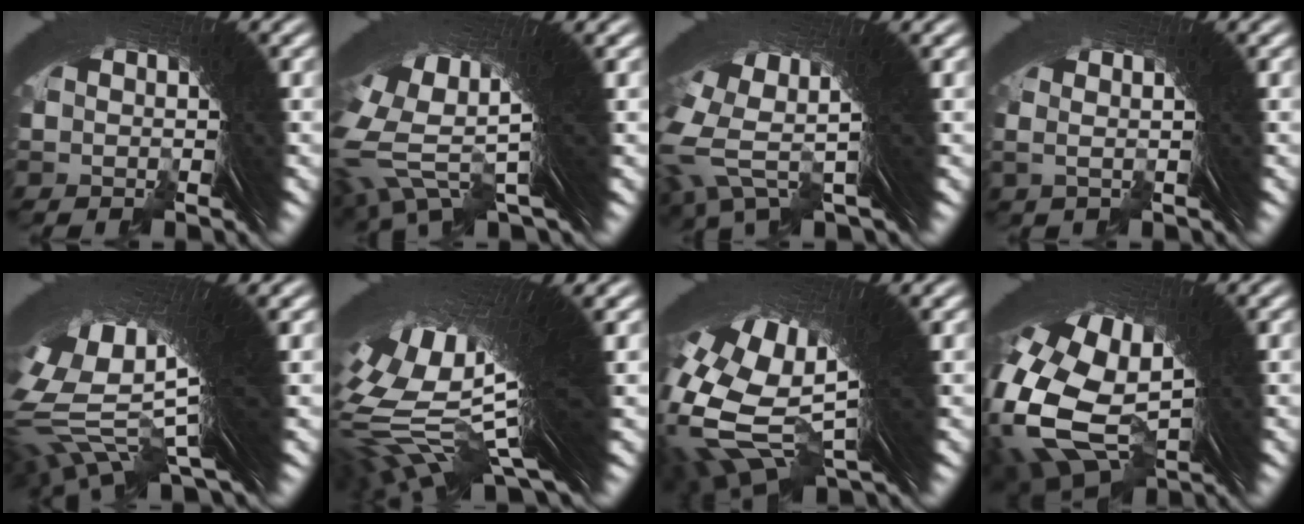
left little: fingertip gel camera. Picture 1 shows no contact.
{"total": 12.8, "force": [3.3, 6.4, 10.6], "torque": [-0.213, -0.001, 0.048]}
{"total": 10.5, "force": [3.0, 5.5, 8.4], "torque": [-0.167, 0.003, 0.039]}
{"total": 2.6, "force": [0.8, -0.2, 2.4], "torque": [-0.031, 0.011, 0.008]}
{"total": 18.6, "force": [4.9, 8.3, 15.9], "torque": [-0.287, -0.012, 0.080]}
{"total": 20.7, "force": [4.0, 7.9, 18.7], "torque": [-0.328, -0.009, 0.070]}
{"total": 18.5, "force": [2.5, 11.3, 14.5], "torque": [-0.269, -0.025, 0.049]}
{"total": 16.2, "force": [0.0, 12.0, 10.8], "torque": [-0.252, -0.057, 0.018]}